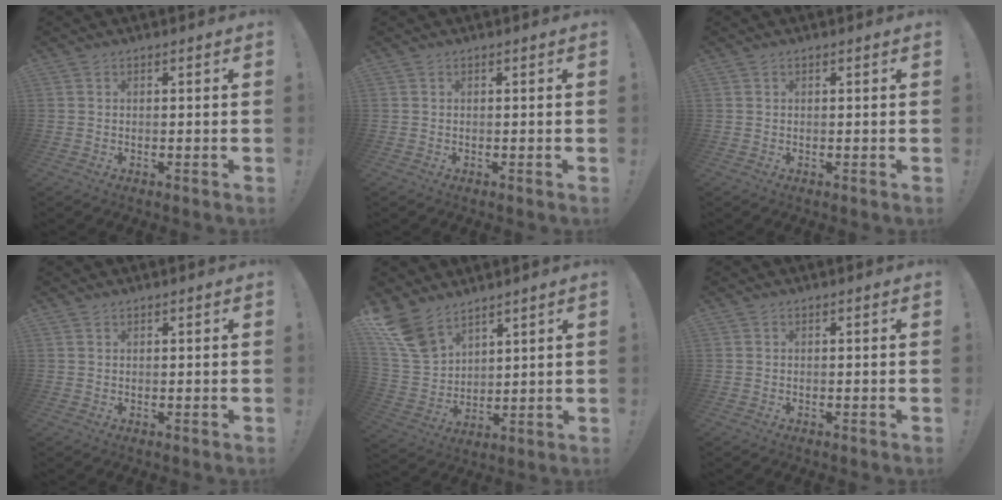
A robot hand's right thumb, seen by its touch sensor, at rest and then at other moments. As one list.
[{"total": 0.0}, {"total": 0.0}, {"total": 0.7, "force": [0.6, 0.3, 0.2], "torque": [-0.005, -0.001, 0.012]}, {"total": 13.3, "force": [9.9, 7.0, 5.4], "torque": [-0.126, -0.056, 0.197]}, {"total": 0.0}]